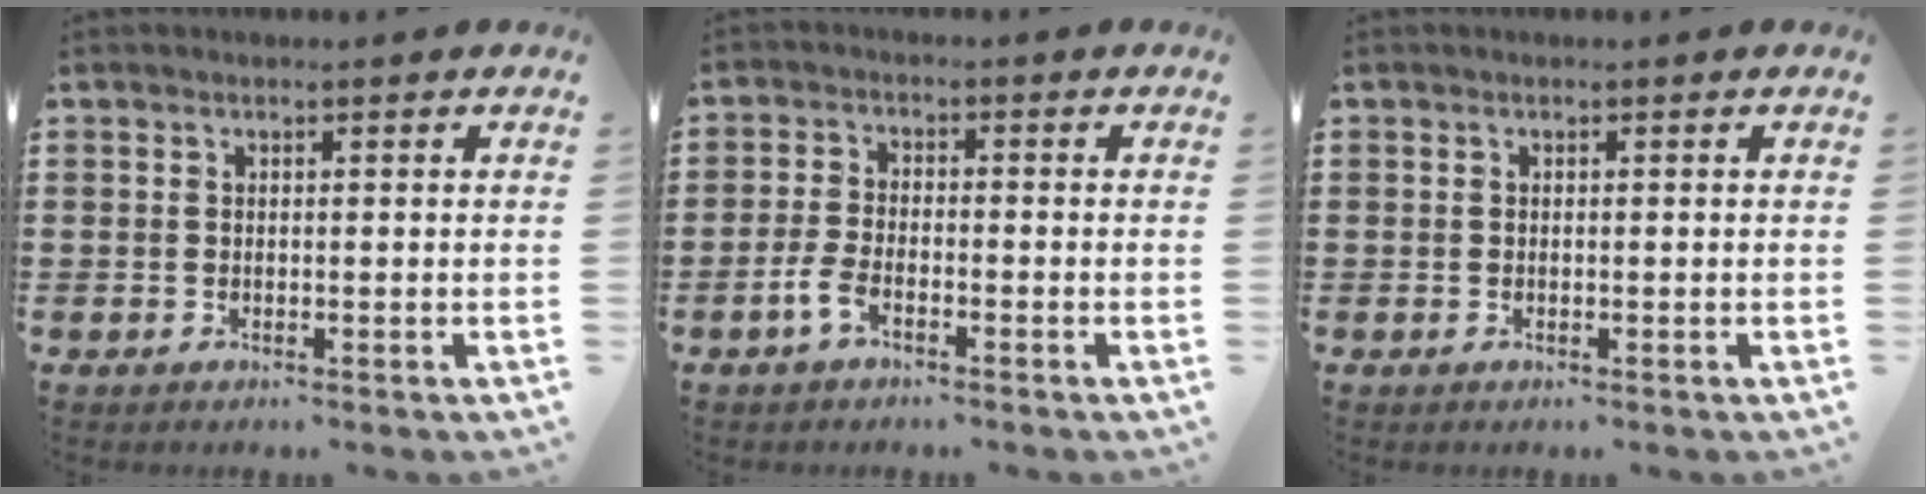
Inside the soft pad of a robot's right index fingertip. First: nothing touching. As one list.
[{"total": 3.3, "force": [-2.1, 1.2, 2.3], "torque": [-0.061, -0.002, -0.045]}, {"total": 0.0}]